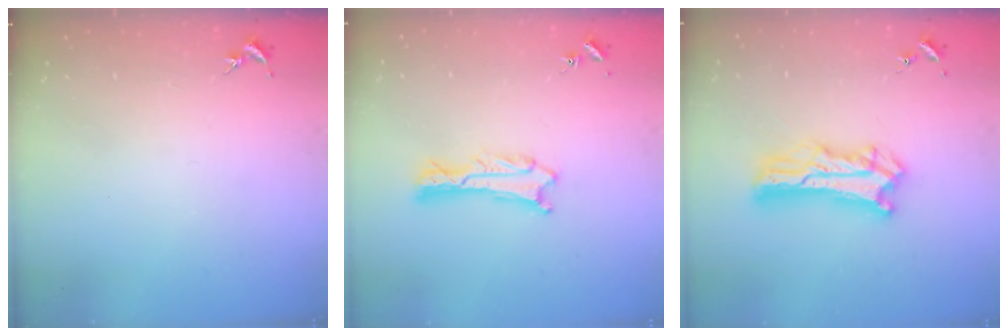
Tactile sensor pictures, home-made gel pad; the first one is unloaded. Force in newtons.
{"total": 0.9, "press": 0.9, "slide": 0.1}
{"total": 9.3, "press": 9.3, "slide": 0.7}